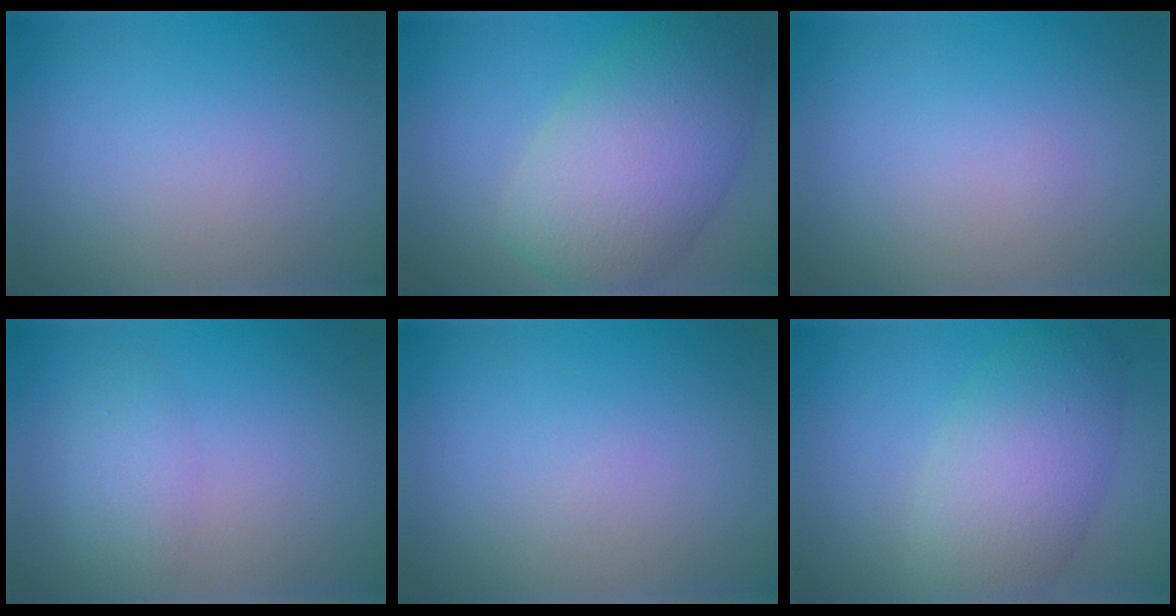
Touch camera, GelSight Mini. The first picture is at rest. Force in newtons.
{"total": 9.2, "press": 9.2, "slide": 0.2}
{"total": 0.0}
{"total": 2.2, "press": 2.2, "slide": 0.1}
{"total": 0.0}
{"total": 6.6, "press": 6.6, "slide": 0.4}